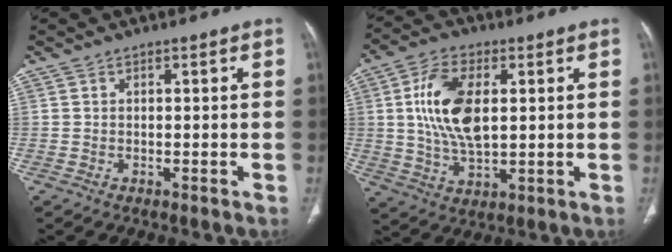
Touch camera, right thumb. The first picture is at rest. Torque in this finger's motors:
{"motor_torque": [2.62, 2.39, 1.16, -0.93, 0.16]}